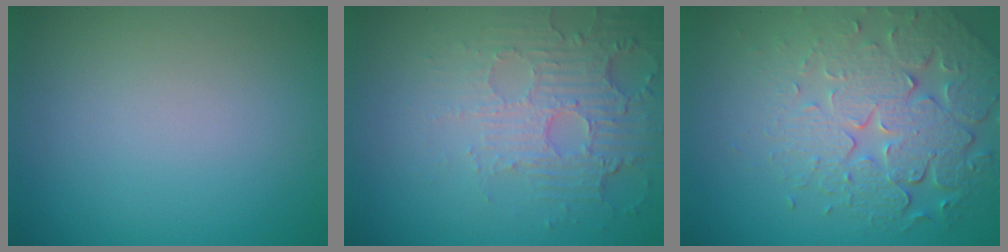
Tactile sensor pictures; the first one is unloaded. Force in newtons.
{"total": 5.6, "press": 3.6, "slide": 4.4}
{"total": 7.4, "press": 5.4, "slide": 5.1}